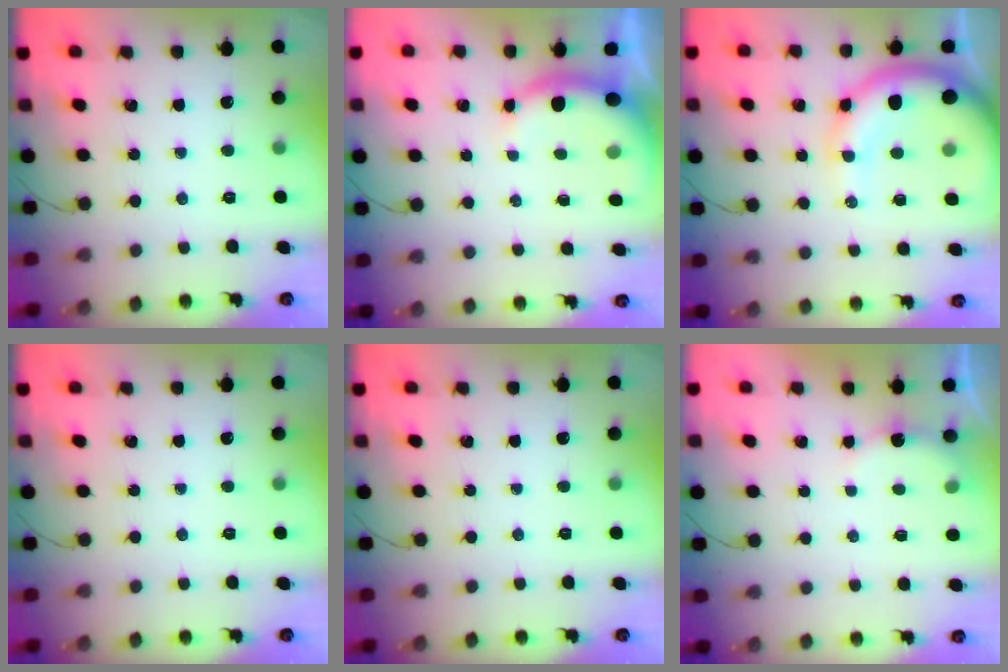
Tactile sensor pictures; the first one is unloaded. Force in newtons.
{"total": 4.2, "press": 4.1, "slide": 0.7}
{"total": 13.7, "press": 13.4, "slide": 2.8}
{"total": 0.0}
{"total": 0.0}
{"total": 5.3, "press": 5.2, "slide": 1.1}